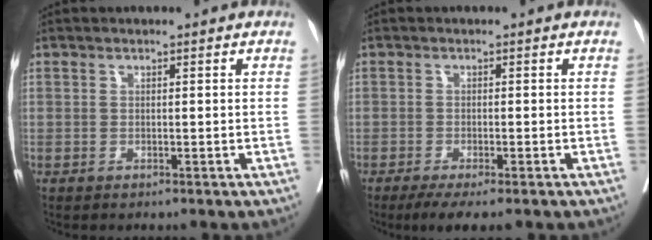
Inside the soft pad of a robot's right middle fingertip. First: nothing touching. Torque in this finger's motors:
{"motor_torque": [0.73, -0.65, 0.17, 0.08]}